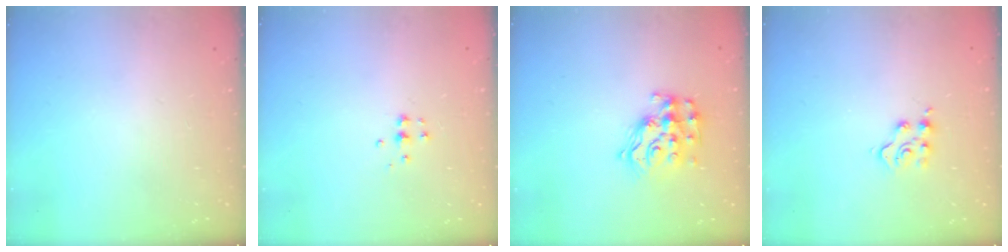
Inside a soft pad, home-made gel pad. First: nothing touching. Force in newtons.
{"total": 4.8, "press": 4.7, "slide": 0.4}
{"total": 13.4, "press": 13.3, "slide": 0.8}
{"total": 4.5, "press": 4.4, "slide": 0.3}